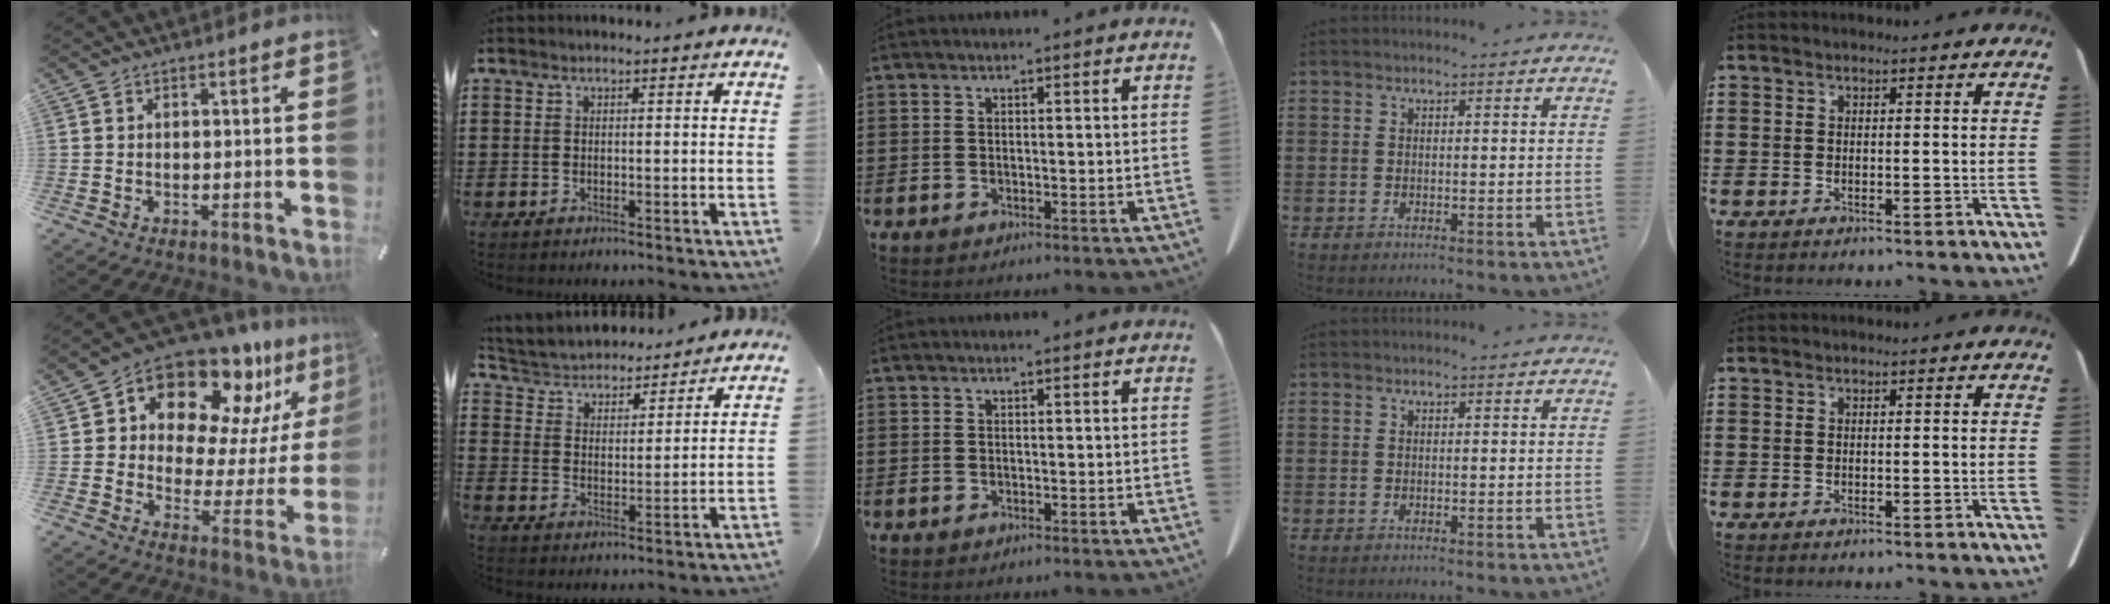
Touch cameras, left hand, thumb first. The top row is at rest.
{"thumb": {"total": 16.9, "force": [13.3, 8.0, 6.8], "torque": [-0.108, -0.121, 0.227]}, "index": {"total": 4.1, "force": [4.0, 0.8, -0.1], "torque": [-0.022, -0.027, 0.066]}}